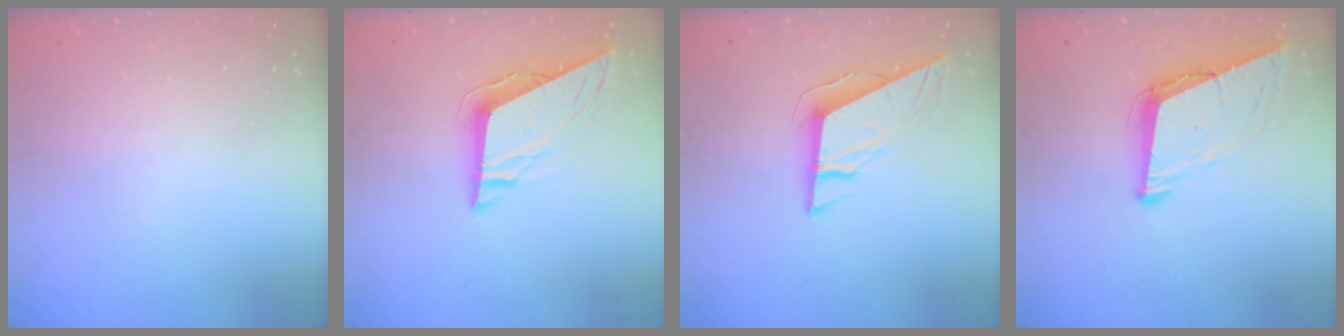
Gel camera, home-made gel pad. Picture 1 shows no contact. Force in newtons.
{"total": 9.0, "press": 8.9, "slide": 1.5}
{"total": 9.6, "press": 9.5, "slide": 1.0}
{"total": 9.1, "press": 8.4, "slide": 3.5}